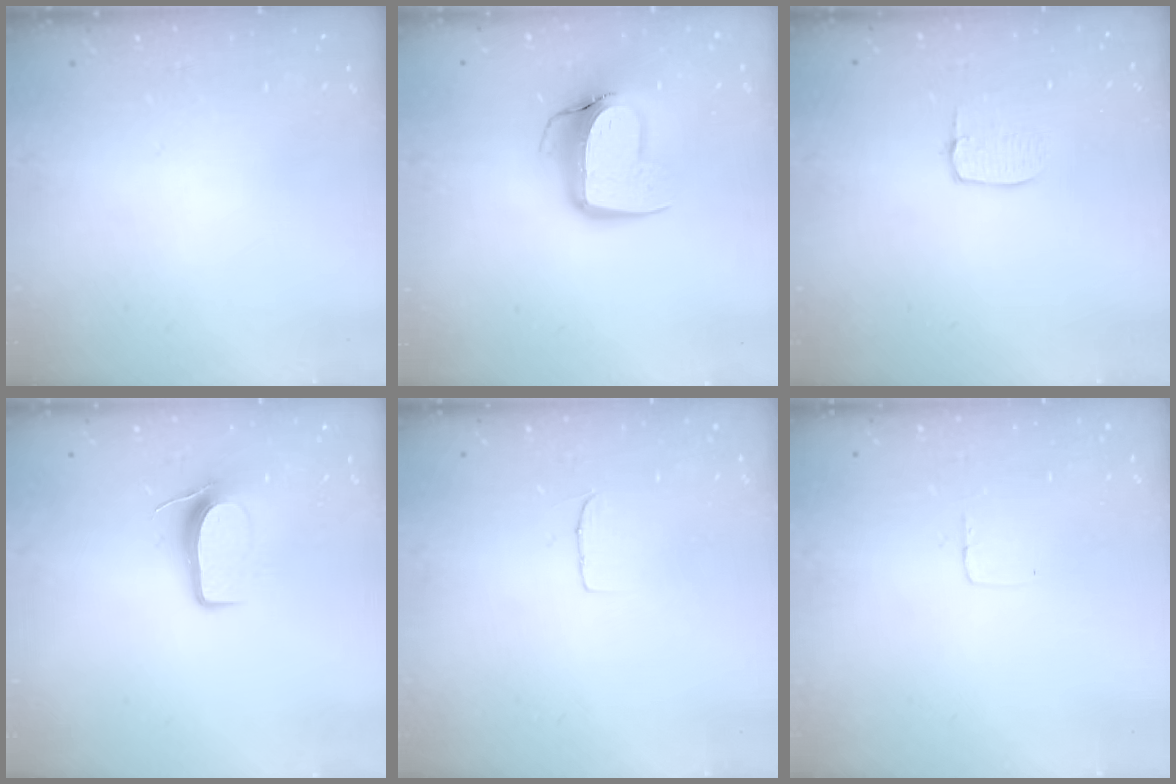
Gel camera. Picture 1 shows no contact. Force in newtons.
{"total": 12.9, "press": 12.9, "slide": 1.2}
{"total": 4.9, "press": 4.8, "slide": 0.4}
{"total": 8.7, "press": 8.6, "slide": 1.2}
{"total": 4.4, "press": 4.3, "slide": 0.4}
{"total": 2.5, "press": 2.5, "slide": 0.1}